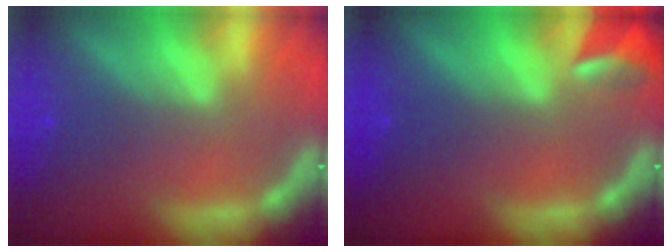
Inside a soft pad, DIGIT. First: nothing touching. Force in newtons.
{"total": 2.9}